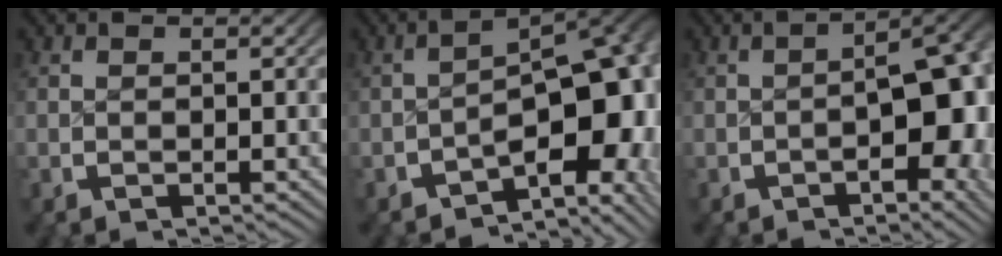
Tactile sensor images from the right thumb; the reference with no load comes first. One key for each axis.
{"total": 13.4, "fx": -2.4, "fy": 7.5, "fz": 10.8, "tx": -0.145, "ty": -0.040, "tz": -0.022}
{"total": 8.6, "fx": -0.6, "fy": 4.0, "fz": 7.5, "tx": -0.090, "ty": -0.004, "tz": -0.013}